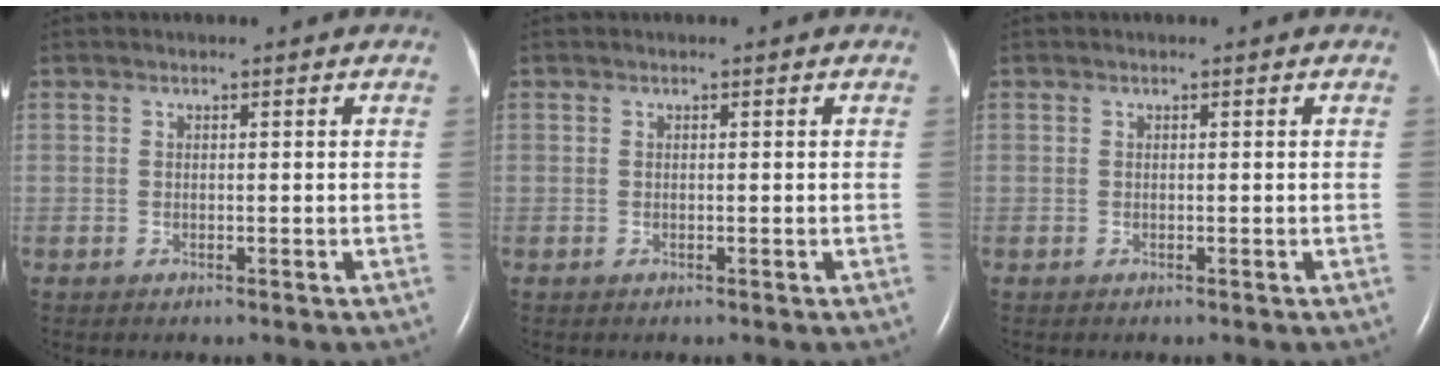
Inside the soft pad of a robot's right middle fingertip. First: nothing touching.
{"total": 0.0}
{"total": 0.0}